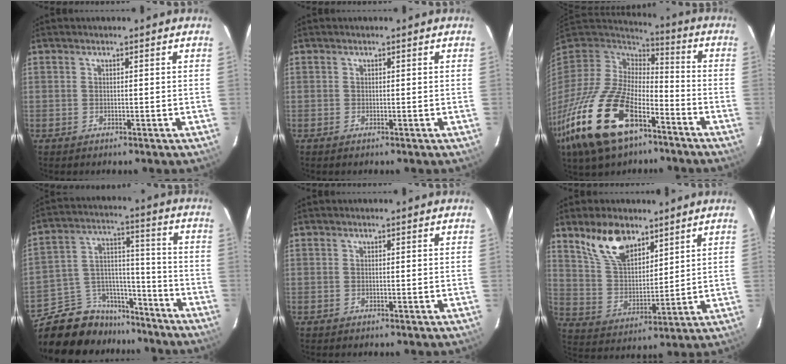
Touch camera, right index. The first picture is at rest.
{"total": 0.0}
{"total": 24.6, "force": [-13.4, 12.1, 16.6], "torque": [-0.362, -0.045, -0.240]}
{"total": 14.6, "force": [-12.1, 7.9, 2.5], "torque": [-0.060, 0.072, -0.189]}
{"total": 0.0}
{"total": 11.7, "force": [7.9, 5.6, 6.5], "torque": [-0.122, 0.016, 0.160]}